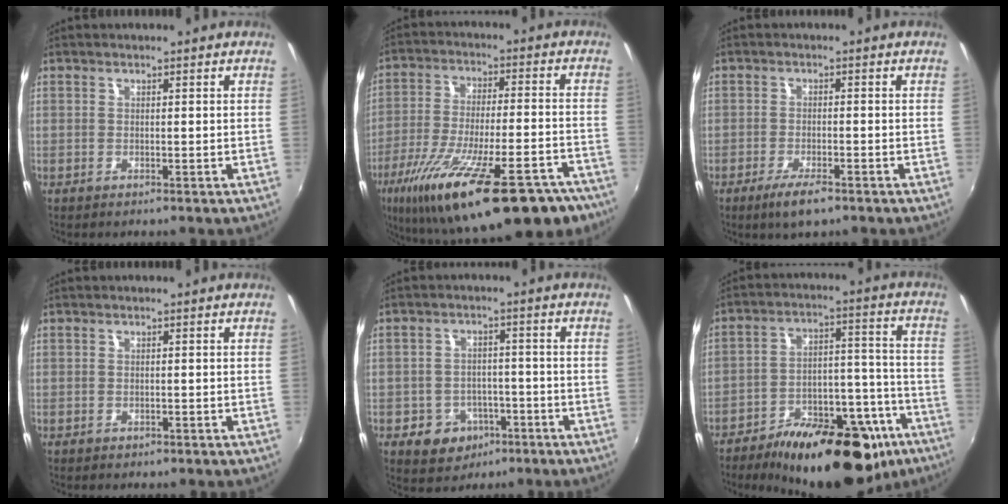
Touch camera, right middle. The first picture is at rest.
{"total": 29.8, "force": [-20.1, 8.4, 20.3], "torque": [-0.352, -0.063, -0.292]}
{"total": 5.1, "force": [-3.3, 1.3, 3.6], "torque": [-0.084, -0.016, -0.060]}
{"total": 0.7, "force": [-0.4, 0.5, 0.2], "torque": [-0.004, -0.002, -0.005]}
{"total": 7.7, "force": [-3.7, 6.3, 2.6], "torque": [-0.068, 0.015, -0.037]}
{"total": 26.4, "force": [-17.6, 10.9, 16.4], "torque": [-0.239, 0.012, -0.234]}